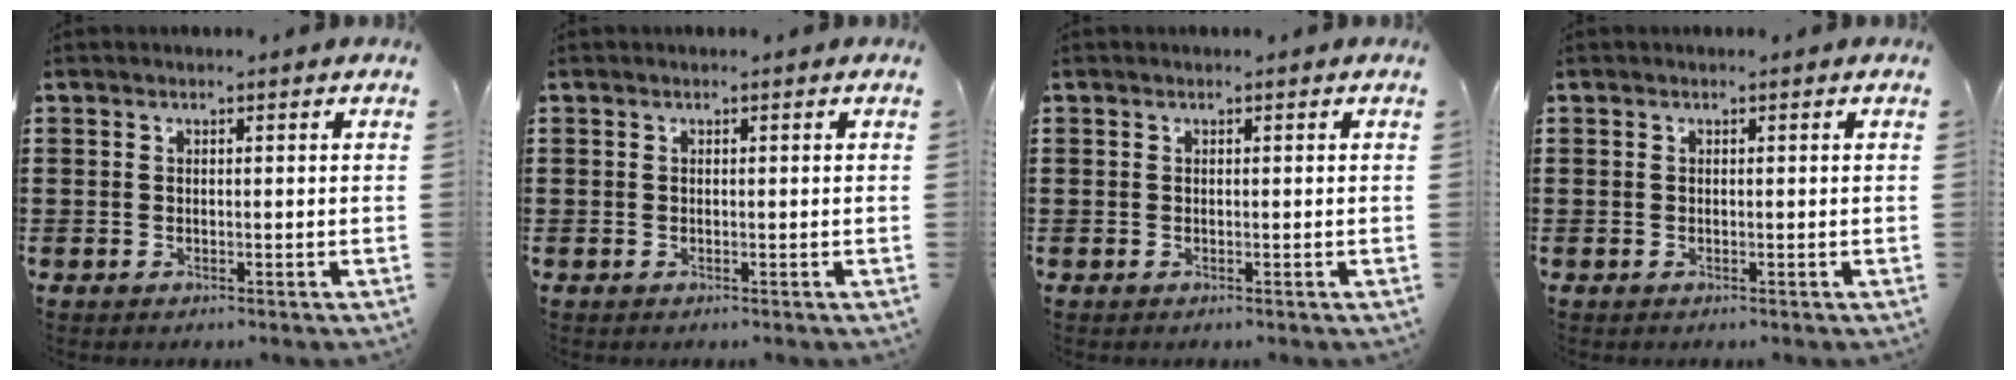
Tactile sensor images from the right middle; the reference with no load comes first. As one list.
[{"total": 0.0}, {"total": 0.0}, {"total": 0.0}]